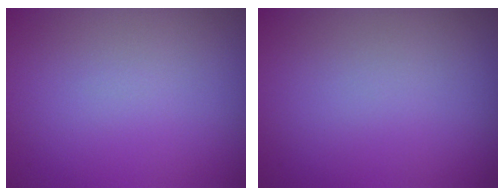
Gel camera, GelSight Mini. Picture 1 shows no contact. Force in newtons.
{"total": 0.0}